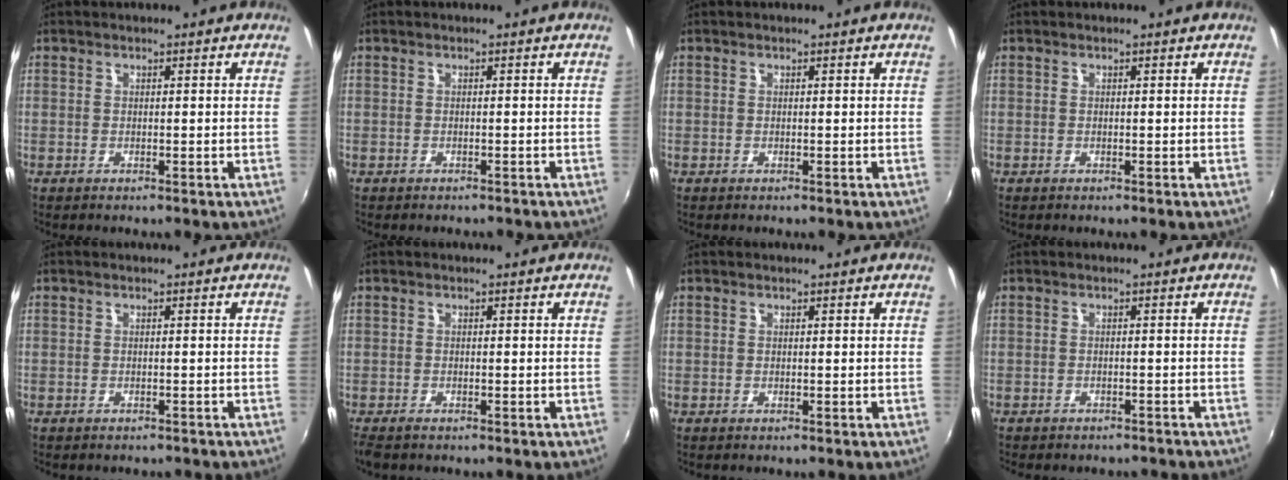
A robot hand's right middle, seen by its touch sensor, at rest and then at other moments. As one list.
[{"total": 1.1, "force": [-1.0, 0.4, 0.2], "torque": [-0.008, -0.004, -0.012]}, {"total": 0.0}, {"total": 0.0}, {"total": 1.5, "force": [-1.3, 0.6, 0.4], "torque": [-0.012, -0.006, -0.017]}, {"total": 2.7, "force": [-2.2, 0.9, 1.4], "torque": [-0.030, -0.016, -0.037]}, {"total": 0.0}, {"total": 4.7, "force": [-4.2, 1.6, 1.4], "torque": [-0.036, -0.013, -0.056]}]